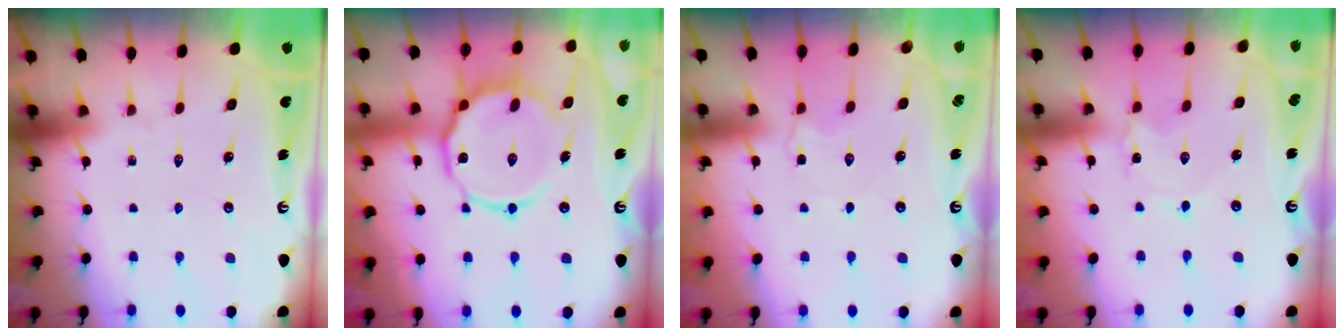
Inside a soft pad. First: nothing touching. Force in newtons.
{"total": 14.0, "press": 13.9, "slide": 1.3}
{"total": 1.9, "press": 1.9, "slide": 0.2}
{"total": 0.0}